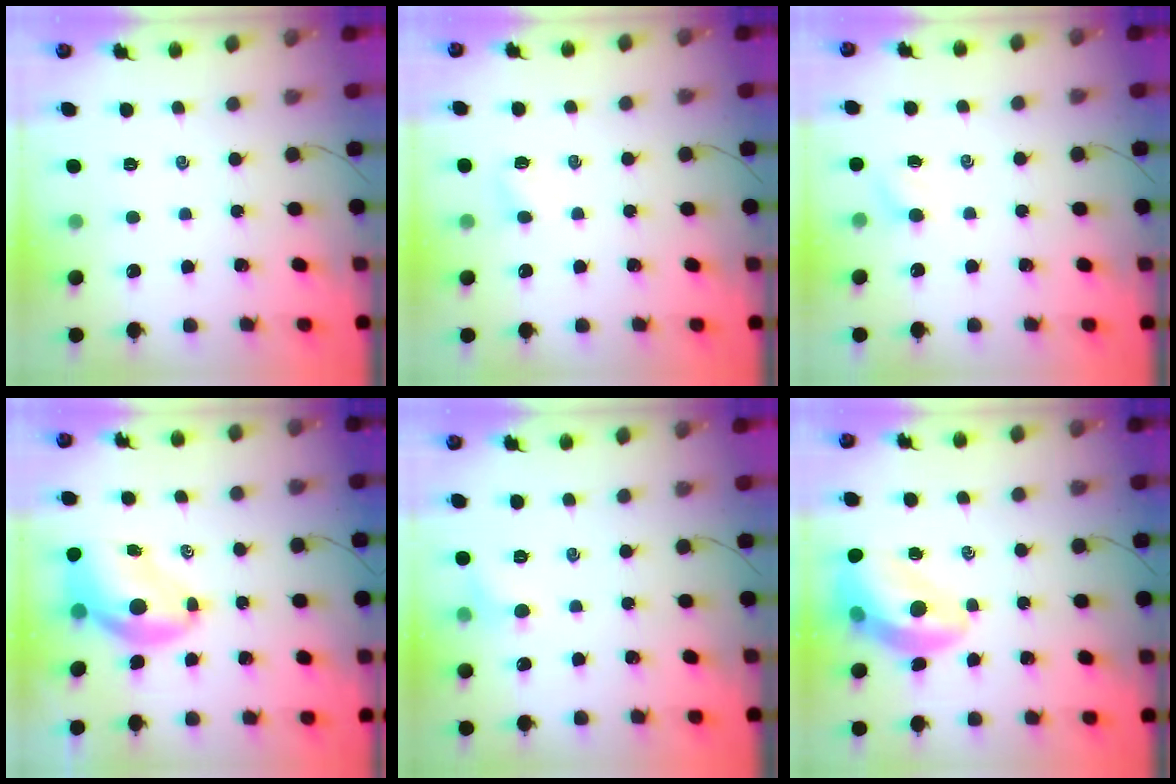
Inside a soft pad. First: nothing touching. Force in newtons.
{"total": 2.6, "press": 2.5, "slide": 0.9}
{"total": 2.7, "press": 2.6, "slide": 0.8}
{"total": 8.5, "press": 8.1, "slide": 2.3}
{"total": 5.8, "press": 5.5, "slide": 1.7}
{"total": 13.4, "press": 12.9, "slide": 3.3}